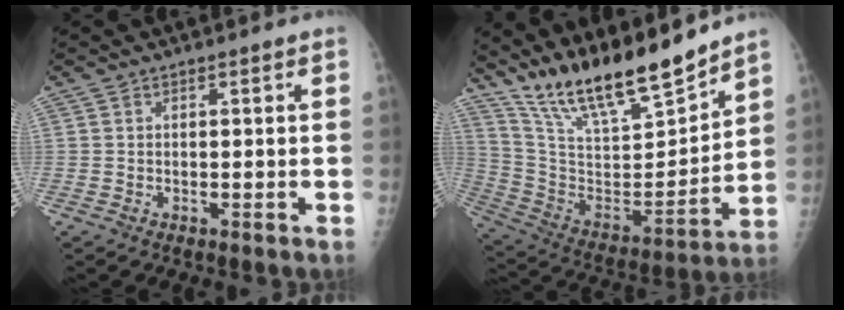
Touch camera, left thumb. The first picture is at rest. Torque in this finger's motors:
{"motor_torque": [0.55, 0.00, 1.41, -1.36, 0.25]}